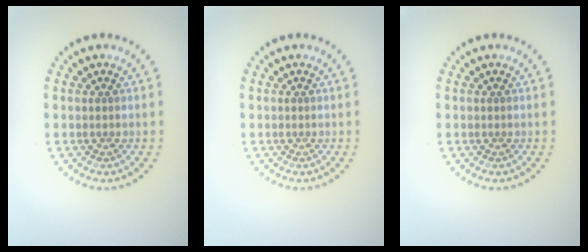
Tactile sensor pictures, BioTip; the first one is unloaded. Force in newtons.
{"total": 0.0}
{"total": 0.0}